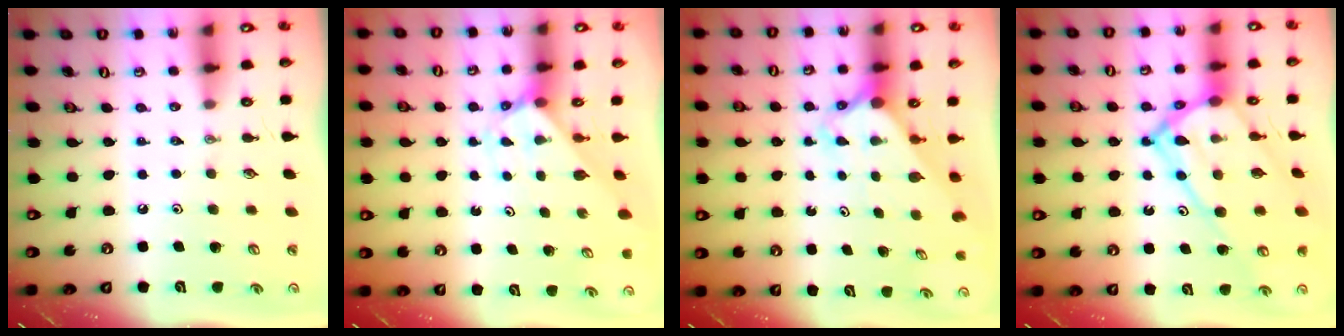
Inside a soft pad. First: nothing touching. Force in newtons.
{"total": 2.1, "press": 2.1, "slide": 0.1}
{"total": 2.6, "press": 2.6, "slide": 0.2}
{"total": 18.5, "press": 18.3, "slide": 2.3}